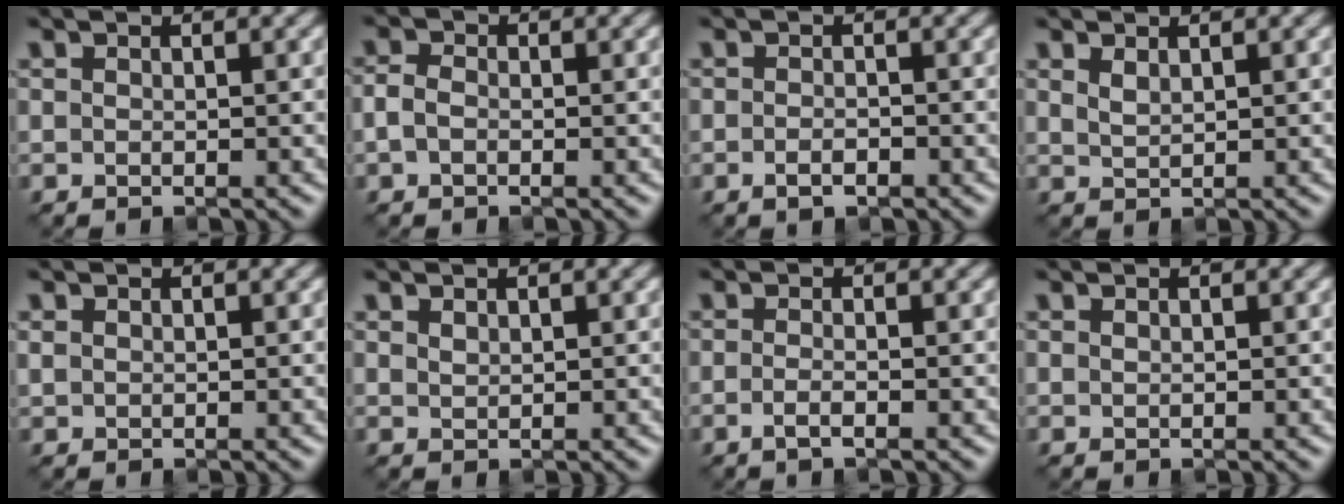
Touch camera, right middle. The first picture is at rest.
{"total": 1.6, "force": [-0.5, 1.1, 1.1], "torque": [-0.025, 0.004, -0.014]}
{"total": 1.4, "force": [-0.7, 0.5, 1.0], "torque": [-0.021, -0.002, -0.015]}
{"total": 1.1, "force": [0.8, 0.4, 0.6], "torque": [-0.018, -0.001, 0.019]}
{"total": 0.7, "force": [0.3, 0.6, 0.2], "torque": [-0.005, -0.001, 0.007]}
{"total": 0.7, "force": [0.5, 0.3, 0.3], "torque": [-0.010, -0.001, 0.013]}
{"total": 1.4, "force": [-0.6, 0.4, 1.2], "torque": [-0.020, -0.003, -0.015]}
{"total": 0.0}